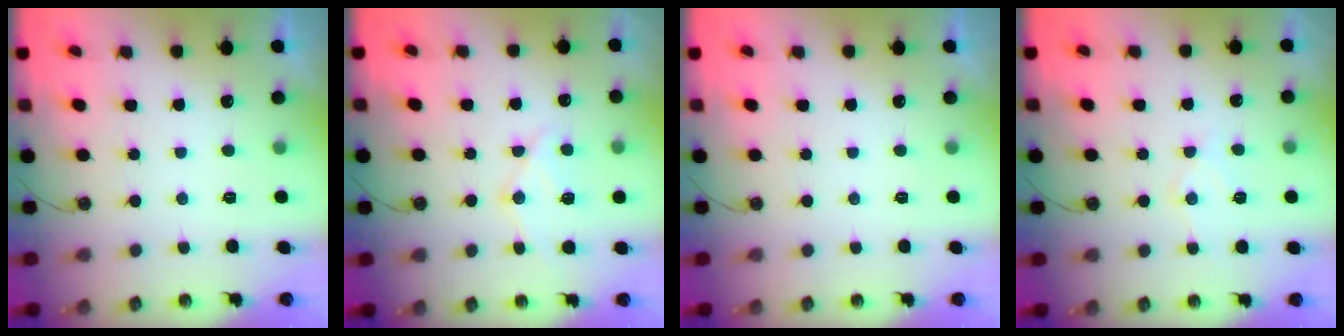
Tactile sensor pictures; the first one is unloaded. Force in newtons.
{"total": 10.8, "press": 10.8, "slide": 0.5}
{"total": 0.0}
{"total": 7.4, "press": 7.4, "slide": 0.4}